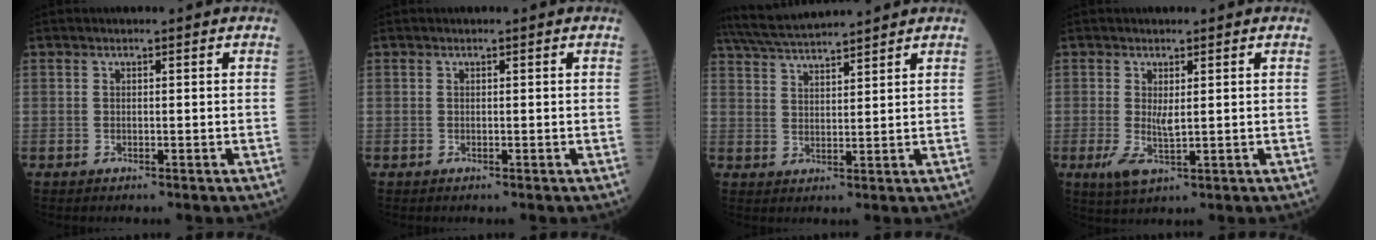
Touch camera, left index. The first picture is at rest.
{"total": 0.0}
{"total": 9.1, "force": [8.5, -0.3, 3.2], "torque": [-0.067, 0.029, 0.151]}
{"total": 3.7, "force": [-0.2, 1.0, 3.5], "torque": [-0.078, -0.009, 0.004]}